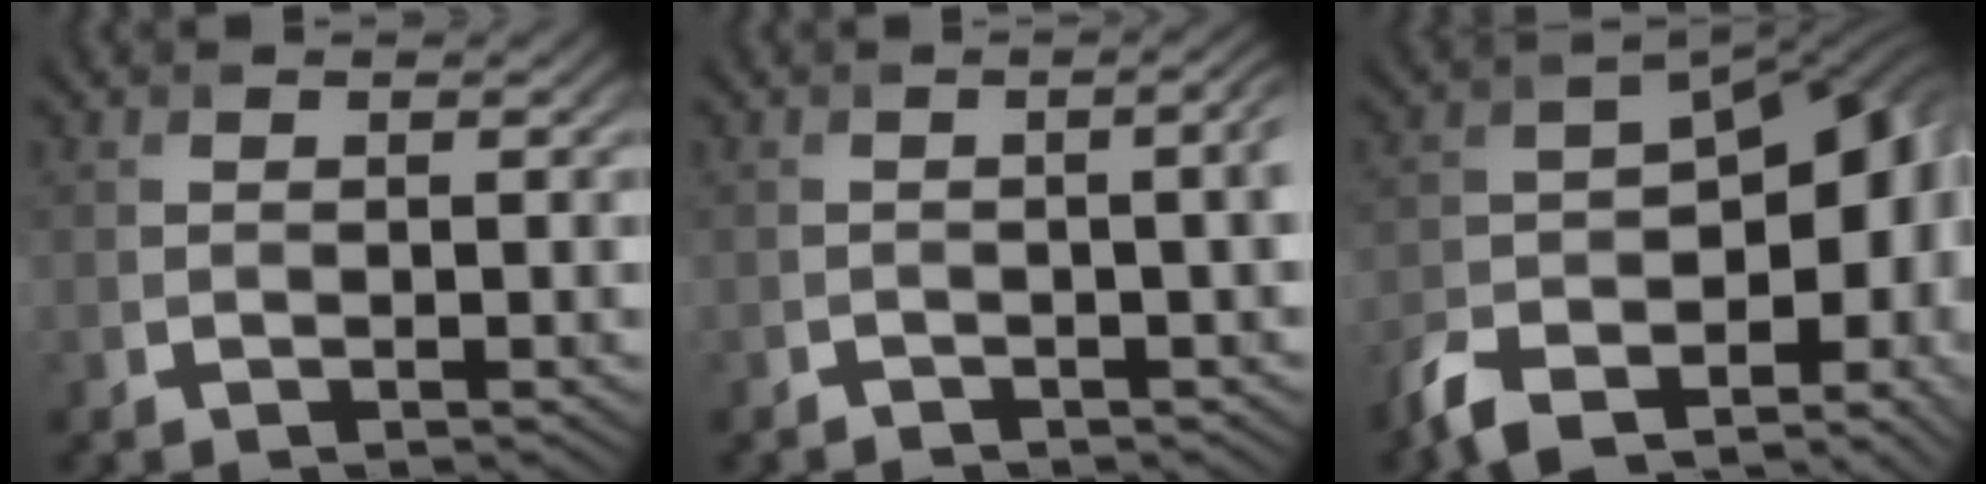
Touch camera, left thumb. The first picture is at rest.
{"total": 2.9, "force": [-0.7, 0.9, 2.7], "torque": [-0.026, 0.006, -0.018]}
{"total": 15.4, "force": [-7.8, 7.8, 10.8], "torque": [-0.180, -0.034, -0.111]}